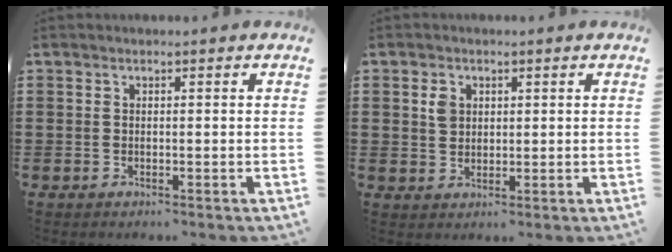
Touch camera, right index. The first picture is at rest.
{"total": 2.5, "force": [0.8, 1.9, 1.3], "torque": [-0.033, 0.008, 0.015]}